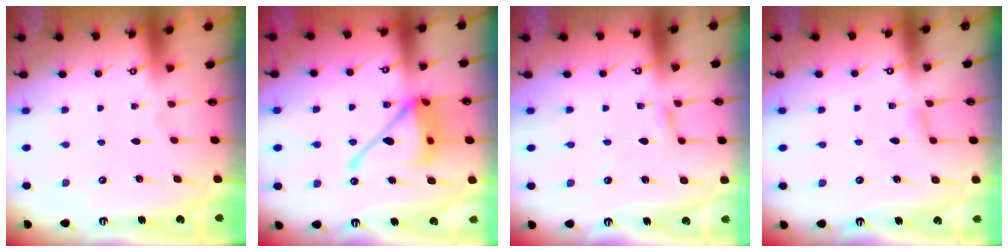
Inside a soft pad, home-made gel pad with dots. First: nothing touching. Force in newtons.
{"total": 16.3, "press": 16.2, "slide": 2.1}
{"total": 2.9, "press": 2.8, "slide": 0.3}
{"total": 3.7, "press": 3.6, "slide": 0.5}